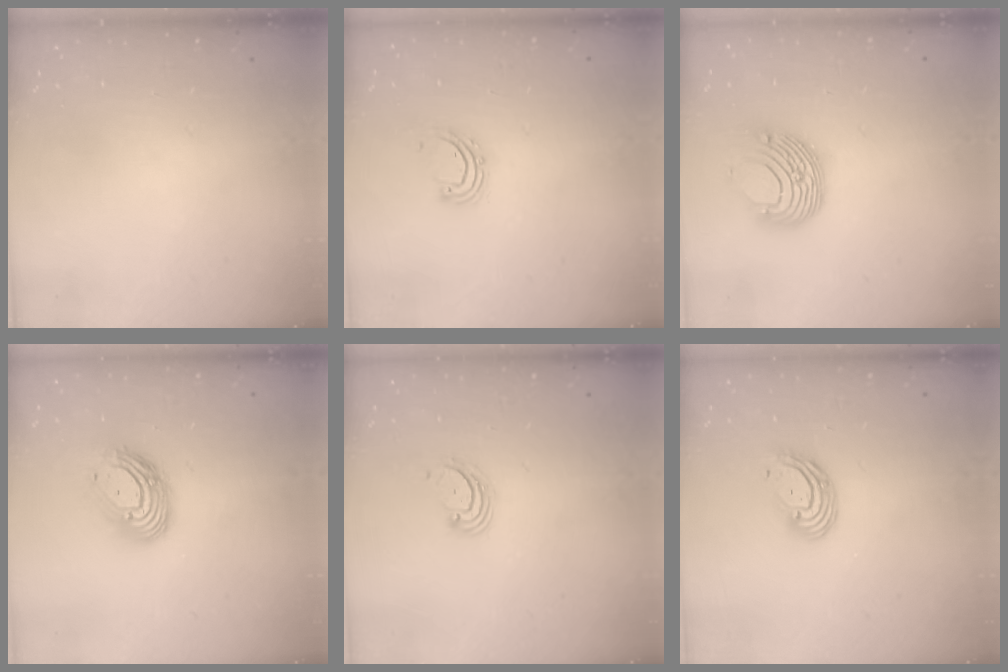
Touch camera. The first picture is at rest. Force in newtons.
{"total": 3.9, "press": 3.9, "slide": 0.2}
{"total": 10.6, "press": 10.6, "slide": 0.3}
{"total": 11.8, "press": 11.8, "slide": 1.0}
{"total": 3.3, "press": 3.3, "slide": 0.6}
{"total": 7.2, "press": 7.1, "slide": 1.6}